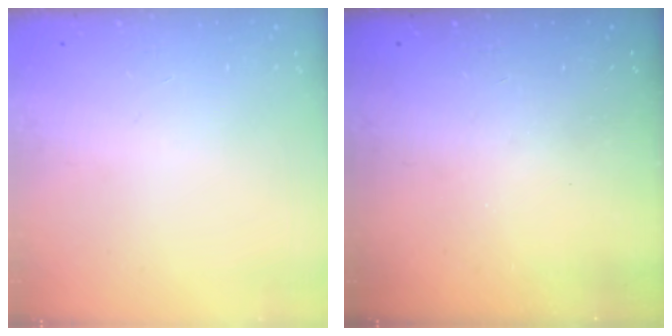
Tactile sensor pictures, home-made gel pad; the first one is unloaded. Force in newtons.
{"total": 0.0}